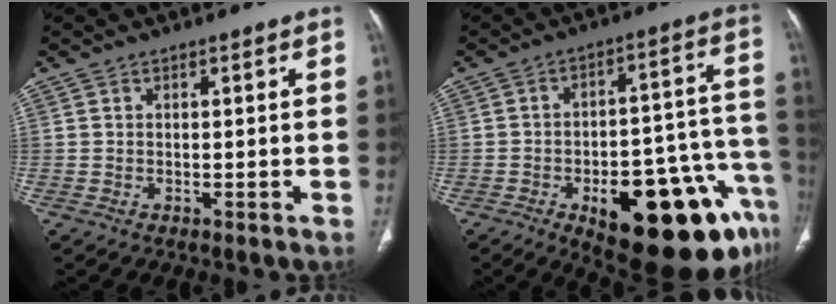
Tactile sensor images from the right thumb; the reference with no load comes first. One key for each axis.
{"total": 26.0, "fx": -12.4, "fy": 10.7, "fz": 20.2, "tx": -0.189, "ty": 0.073, "tz": -0.159}